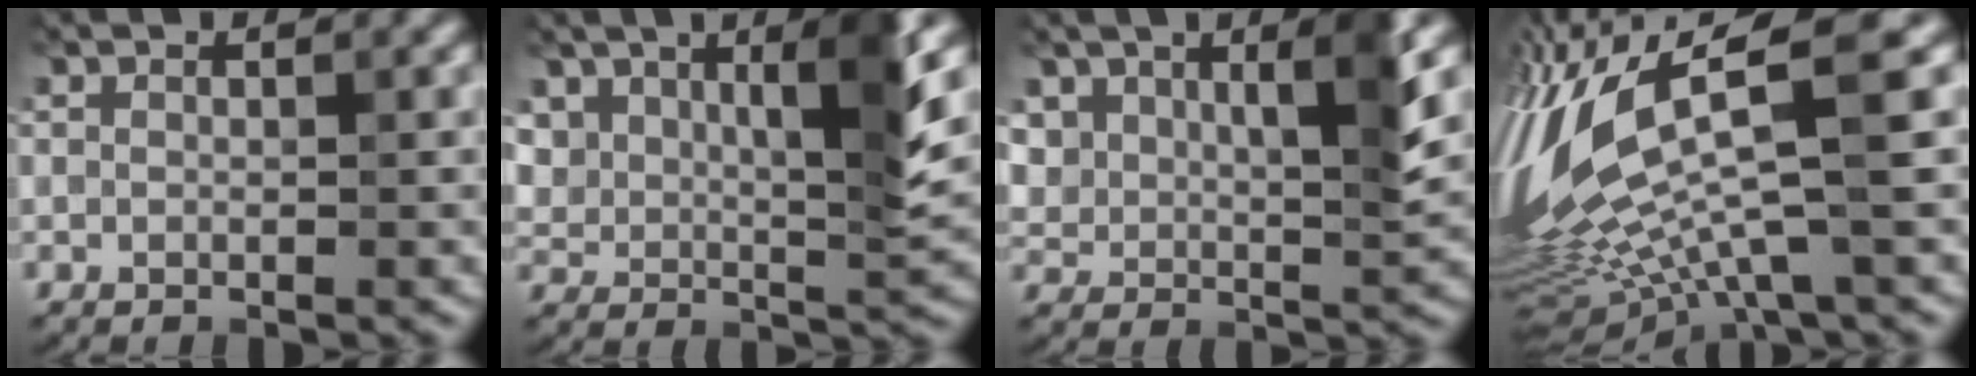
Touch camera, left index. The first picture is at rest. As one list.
[{"total": 6.6, "force": [3.1, 2.4, 5.2], "torque": [-0.089, -0.005, 0.056]}, {"total": 5.4, "force": [2.6, 2.3, 4.1], "torque": [-0.071, -0.006, 0.046]}, {"total": 13.6, "force": [1.3, 3.4, 13.1], "torque": [-0.282, 0.004, 0.044]}]